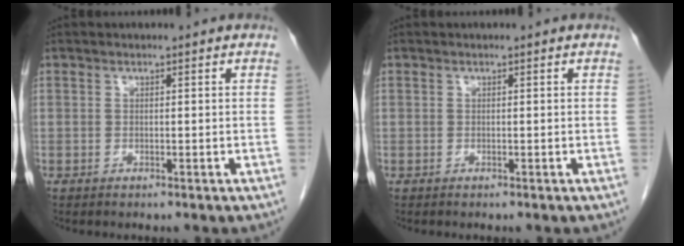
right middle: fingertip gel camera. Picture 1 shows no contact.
{"total": 0.0}